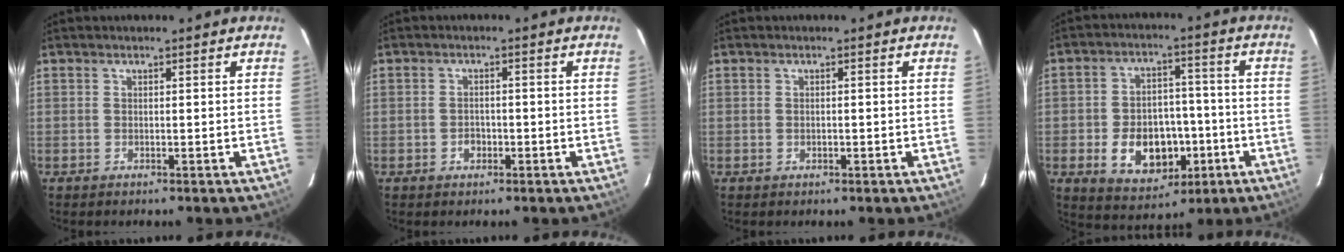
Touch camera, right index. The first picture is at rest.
{"total": 2.0, "force": [-0.9, 1.6, 0.9], "torque": [-0.017, 0.004, -0.013]}
{"total": 0.5, "force": [-0.2, 0.4, 0.1], "torque": [-0.001, -0.001, -0.002]}
{"total": 12.9, "force": [-4.3, 9.0, 8.1], "torque": [-0.169, 0.014, -0.047]}